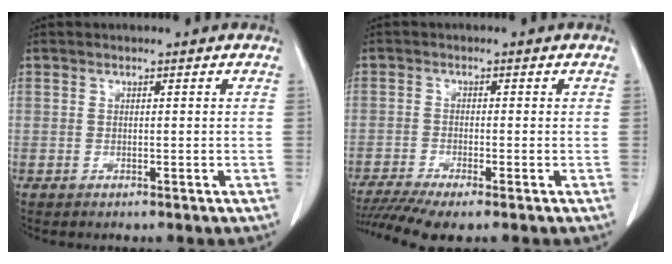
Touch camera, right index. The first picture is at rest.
{"total": 6.3, "force": [-4.7, 0.3, 4.2], "torque": [-0.075, -0.007, -0.080]}